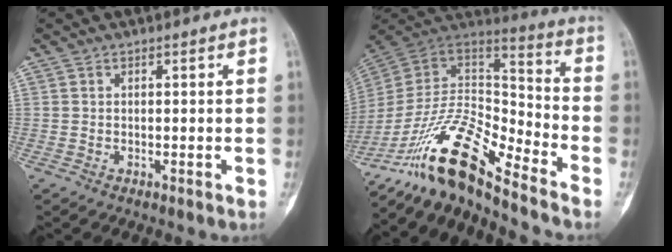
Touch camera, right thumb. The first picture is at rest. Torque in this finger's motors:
{"motor_torque": [2.78, 0.53, 1.48, -1.29, 0.18]}